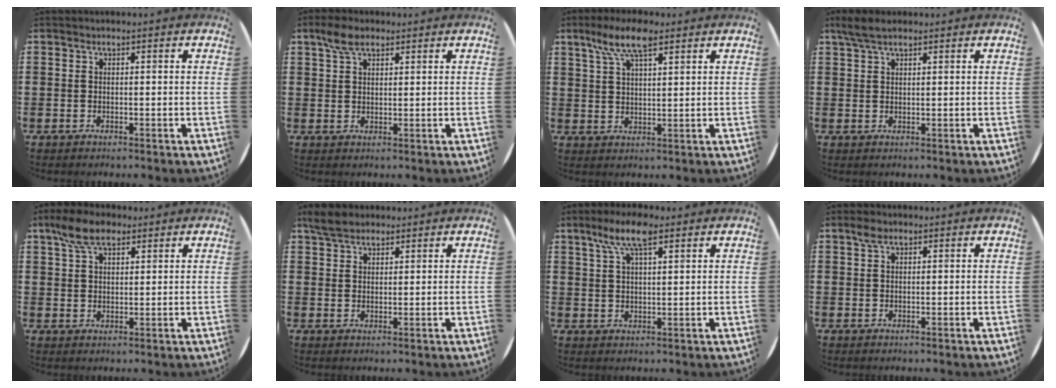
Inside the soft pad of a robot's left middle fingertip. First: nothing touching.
{"total": 3.8, "force": [2.7, 1.8, 2.0], "torque": [-0.037, 0.004, 0.048]}
{"total": 7.5, "force": [4.9, 2.4, 5.1], "torque": [-0.104, 0.000, 0.085]}
{"total": 3.1, "force": [2.2, 1.0, 2.0], "torque": [-0.044, 0.006, 0.041]}
{"total": 6.0, "force": [4.2, 2.9, 3.1], "torque": [-0.065, 0.005, 0.077]}
{"total": 3.6, "force": [3.2, 1.4, 1.0], "torque": [-0.020, -0.001, 0.059]}
{"total": 6.7, "force": [4.3, 2.0, 4.8], "torque": [-0.096, 0.003, 0.073]}
{"total": 1.6, "force": [1.0, 0.9, 0.9], "torque": [-0.013, 0.002, 0.017]}